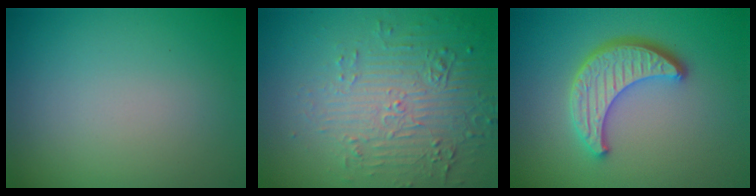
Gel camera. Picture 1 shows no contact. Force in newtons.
{"total": 5.3, "press": 3.6, "slide": 3.9}
{"total": 4.6, "press": 3.9, "slide": 2.5}